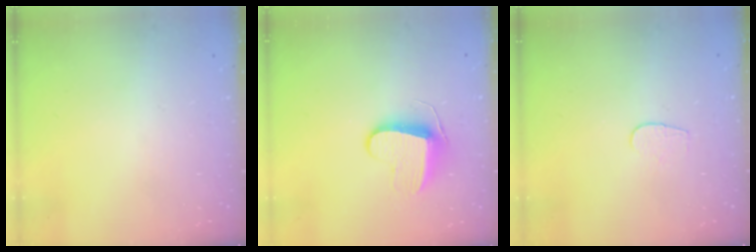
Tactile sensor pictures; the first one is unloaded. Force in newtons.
{"total": 9.0, "press": 9.0, "slide": 0.6}
{"total": 3.6, "press": 3.6, "slide": 0.3}